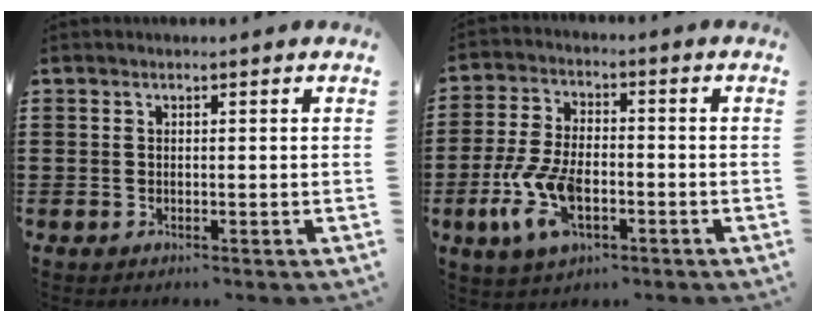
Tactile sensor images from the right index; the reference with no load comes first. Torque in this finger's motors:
{"motor_torque": [2.14, 0.00, 1.05, 0.21]}